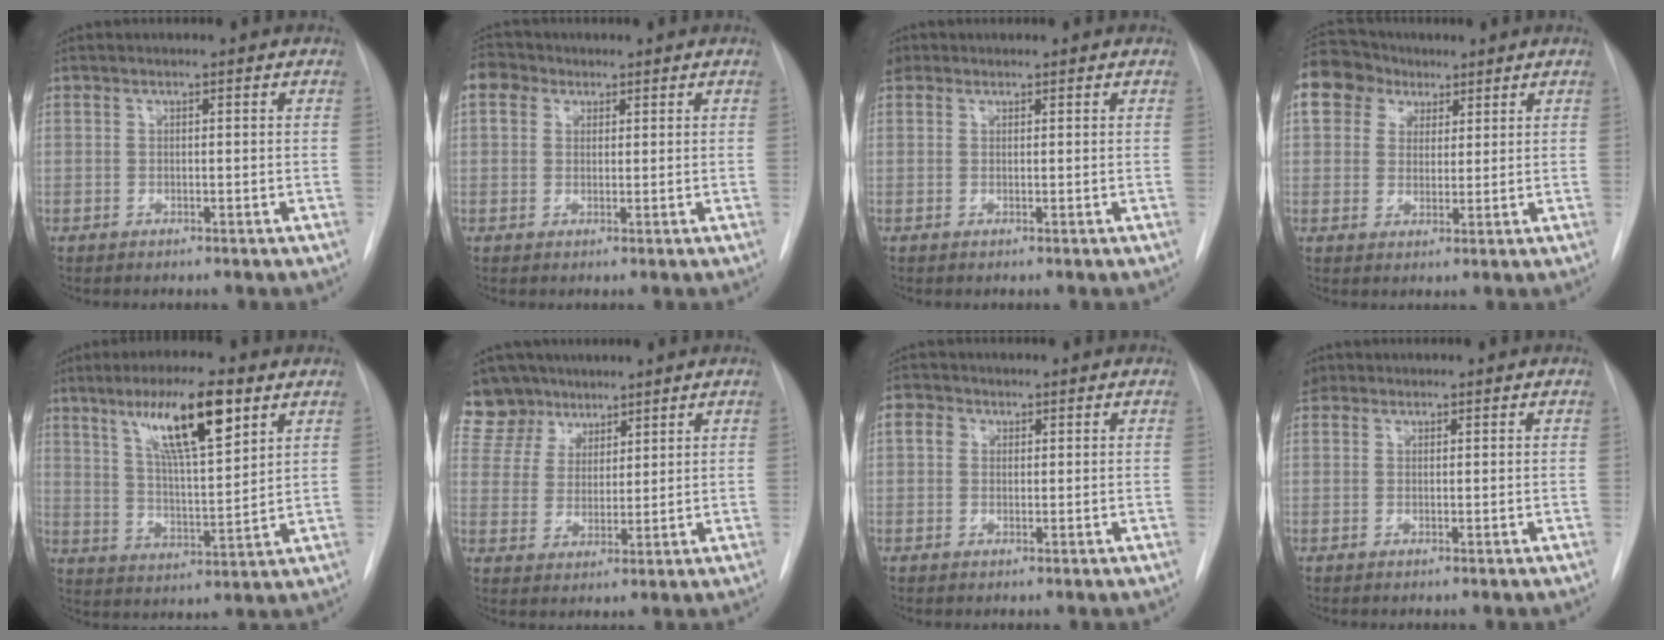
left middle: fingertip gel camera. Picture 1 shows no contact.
{"total": 4.4, "force": [2.2, 3.4, 1.6], "torque": [-0.039, 0.021, 0.042]}
{"total": 2.7, "force": [1.6, 2.1, 0.6], "torque": [-0.011, 0.018, 0.027]}
{"total": 14.2, "force": [7.1, 11.3, 4.8], "torque": [-0.141, 0.065, 0.133]}
{"total": 13.0, "force": [7.1, 1.9, 10.8], "torque": [-0.190, 0.004, 0.123]}
{"total": 9.9, "force": [7.8, 6.0, 0.5], "torque": [-0.010, 0.021, 0.151]}
{"total": 2.7, "force": [0.9, 2.4, 1.1], "torque": [-0.021, 0.012, 0.014]}
{"total": 2.8, "force": [1.7, 2.1, 0.5], "torque": [-0.009, 0.017, 0.029]}